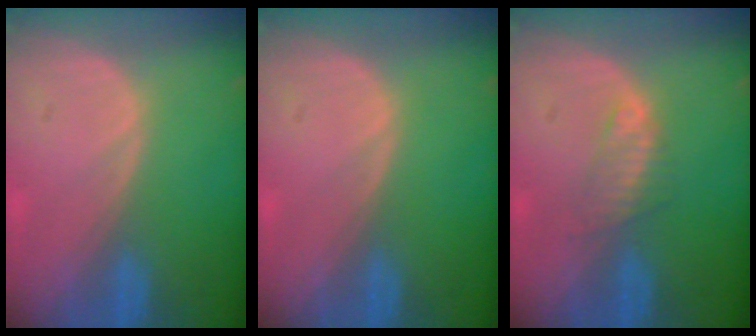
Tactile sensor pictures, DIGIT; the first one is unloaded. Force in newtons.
{"total": 0.0}
{"total": 2.5, "press": 2.4, "slide": 0.3}